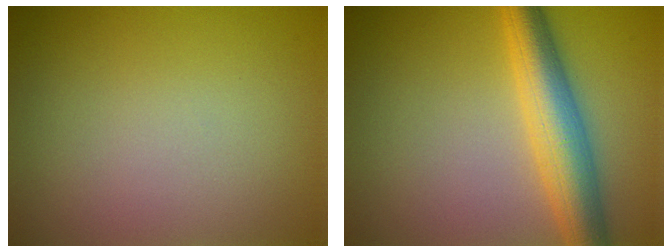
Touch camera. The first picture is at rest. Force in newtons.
{"total": 6.1, "press": 6.1, "slide": 0.1}